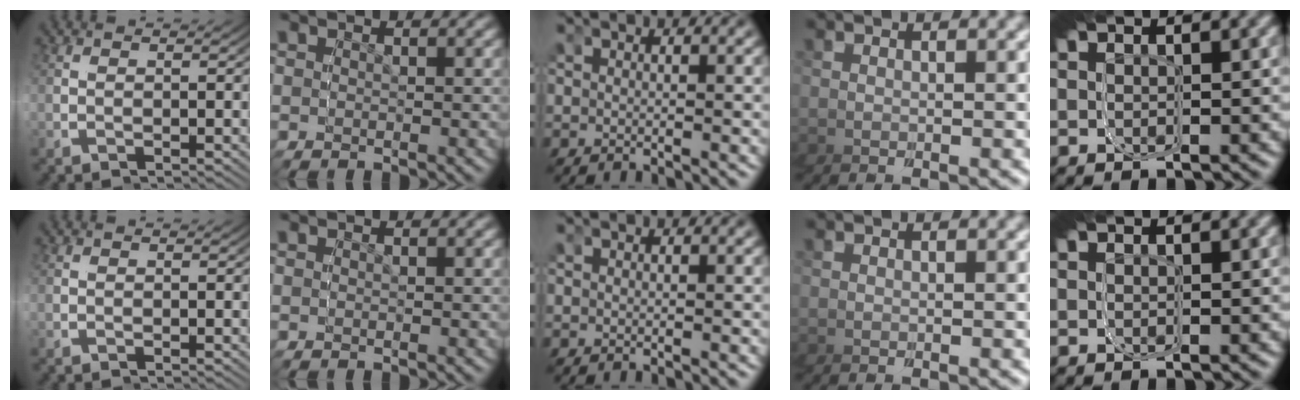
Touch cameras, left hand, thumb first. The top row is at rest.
{}